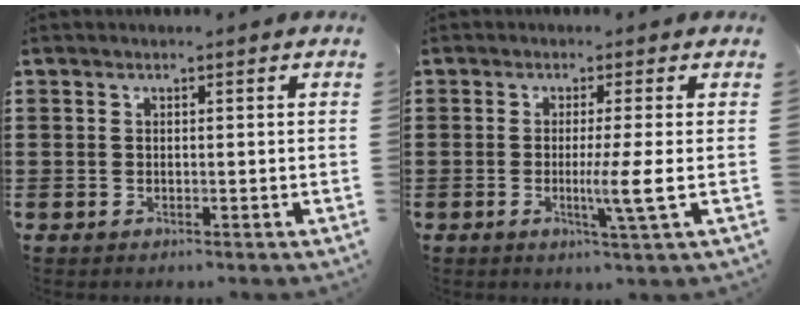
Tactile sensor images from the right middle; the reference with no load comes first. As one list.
[{"total": 4.9, "force": [-0.8, -0.7, 4.7], "torque": [-0.082, -0.015, -0.016]}]